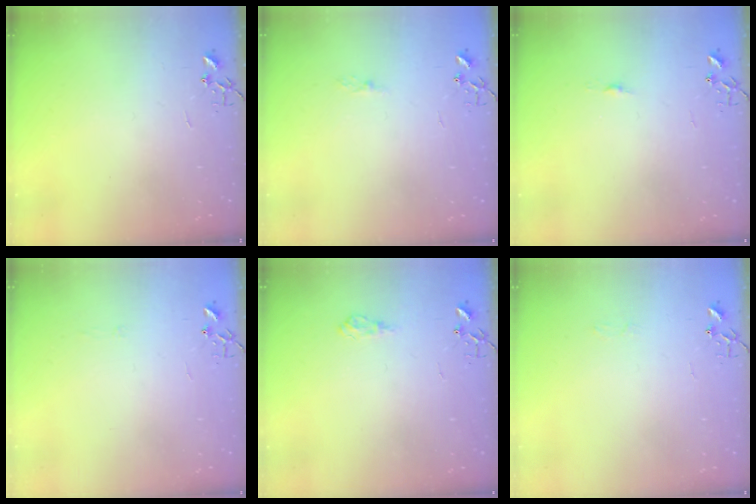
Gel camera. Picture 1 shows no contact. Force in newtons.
{"total": 3.2, "press": 3.2, "slide": 0.4}
{"total": 3.4, "press": 3.4, "slide": 0.4}
{"total": 2.6, "press": 2.6, "slide": 0.5}
{"total": 7.0, "press": 7.0, "slide": 0.8}
{"total": 3.9, "press": 3.9, "slide": 0.4}